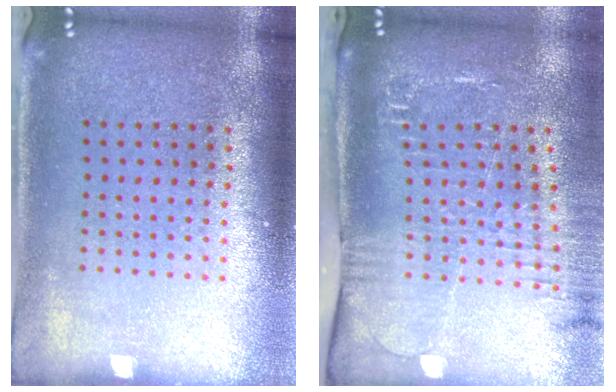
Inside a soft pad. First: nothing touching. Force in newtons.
{"total": 2.5, "press": 2.1, "slide": 1.3}